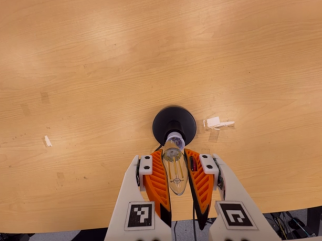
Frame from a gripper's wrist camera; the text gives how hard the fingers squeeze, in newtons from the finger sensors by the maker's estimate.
{"total": 22.0, "left": 23.1, "right": 20.8}